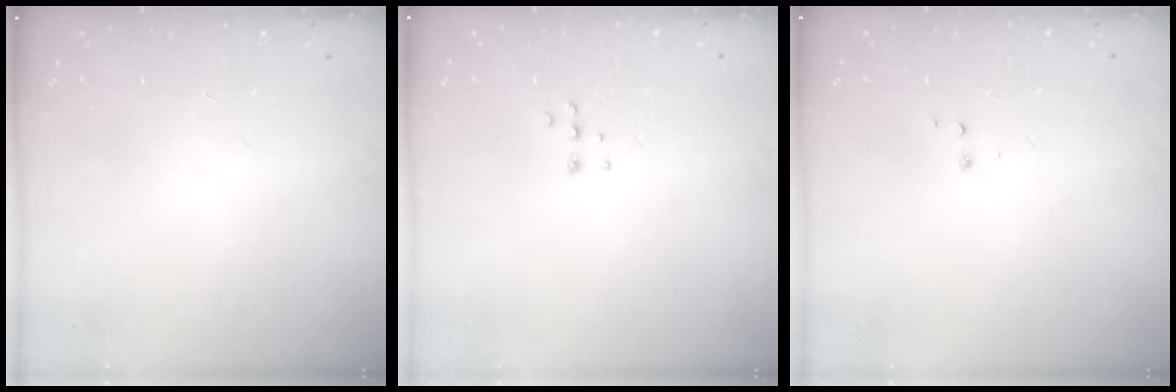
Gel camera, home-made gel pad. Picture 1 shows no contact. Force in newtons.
{"total": 4.4, "press": 4.4, "slide": 0.5}
{"total": 3.3, "press": 3.3, "slide": 0.4}